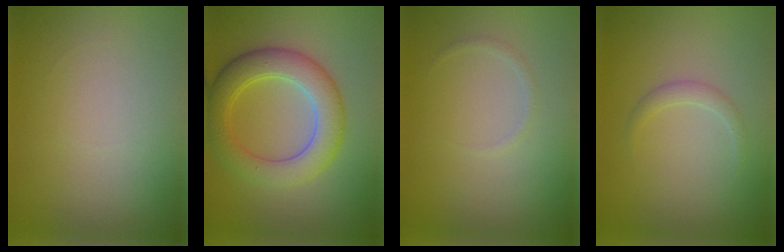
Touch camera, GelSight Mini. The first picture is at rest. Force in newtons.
{"total": 5.8, "press": 5.8, "slide": 0.2}
{"total": 0.6, "press": 0.6, "slide": 0.1}
{"total": 1.1, "press": 1.1, "slide": 0.1}